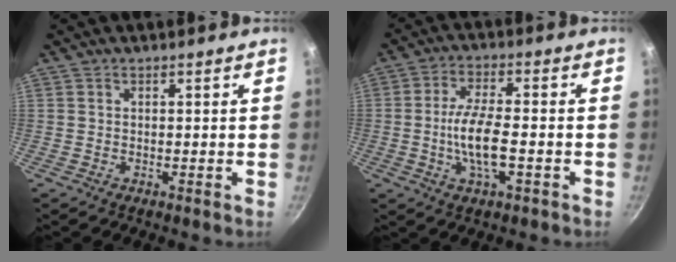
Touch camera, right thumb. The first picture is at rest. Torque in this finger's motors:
{"motor_torque": [3.10, 1.91, 1.02, -0.79, 0.41]}